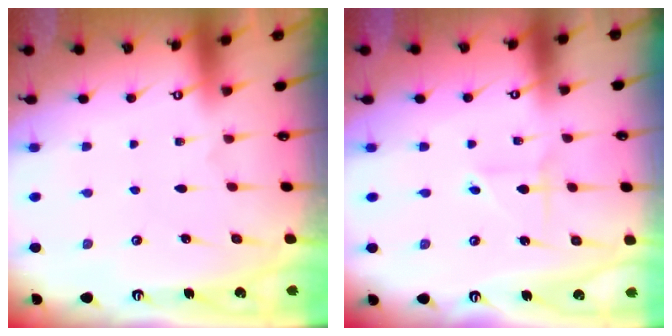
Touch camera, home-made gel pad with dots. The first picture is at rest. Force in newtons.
{"total": 2.3, "press": 2.3, "slide": 0.1}